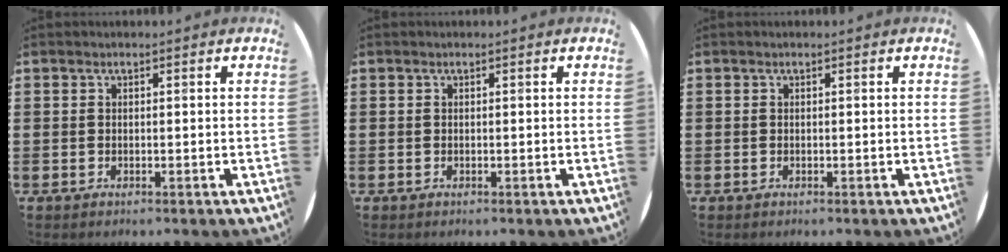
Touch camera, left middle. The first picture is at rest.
{"total": 0.0}
{"total": 0.0}